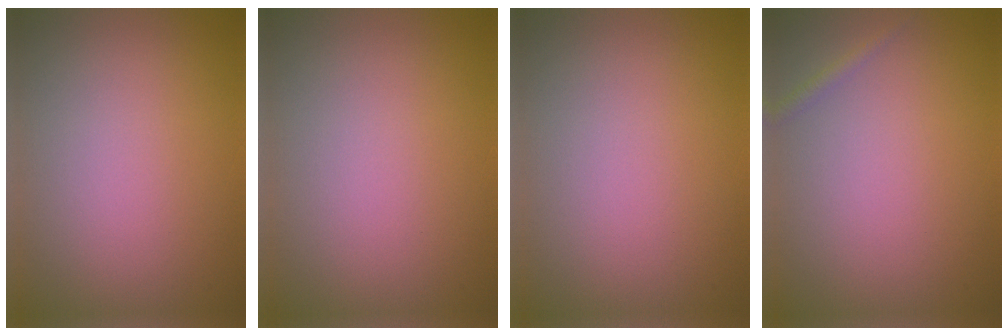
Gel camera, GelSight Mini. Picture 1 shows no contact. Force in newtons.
{"total": 0.0}
{"total": 0.0}
{"total": 0.8, "press": 0.7, "slide": 0.1}